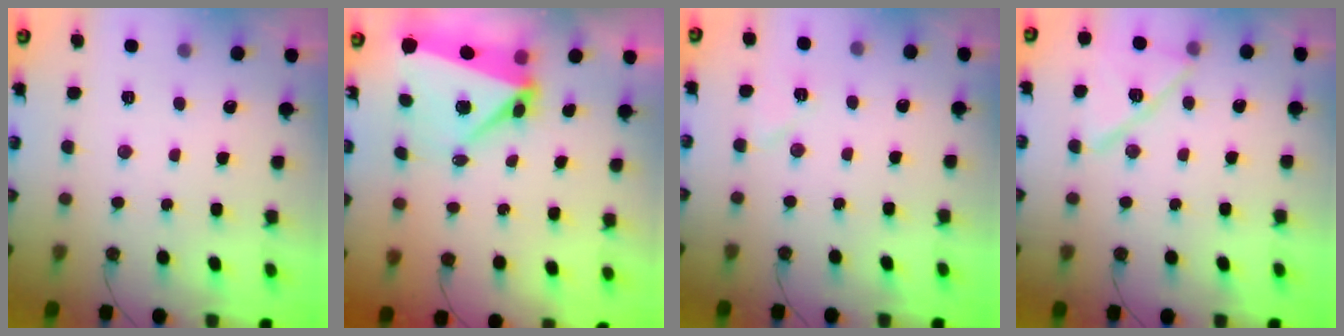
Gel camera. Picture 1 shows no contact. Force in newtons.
{"total": 7.0, "press": 6.7, "slide": 1.9}
{"total": 6.3, "press": 6.3, "slide": 0.7}
{"total": 13.2, "press": 13.2, "slide": 0.5}